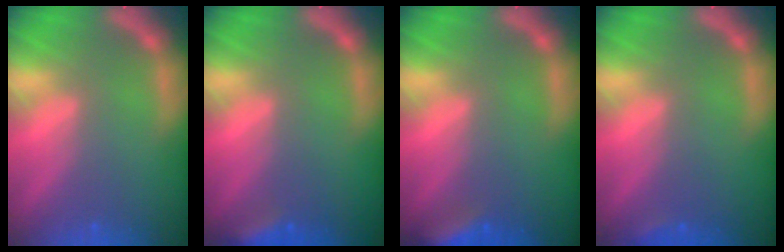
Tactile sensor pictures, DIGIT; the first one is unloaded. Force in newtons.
{"total": 2.9}
{"total": 4.4}
{"total": 0.9}